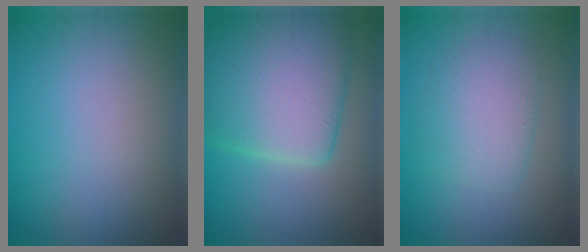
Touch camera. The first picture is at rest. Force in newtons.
{"total": 10.1, "press": 10.1, "slide": 0.4}
{"total": 3.6, "press": 3.6, "slide": 0.2}